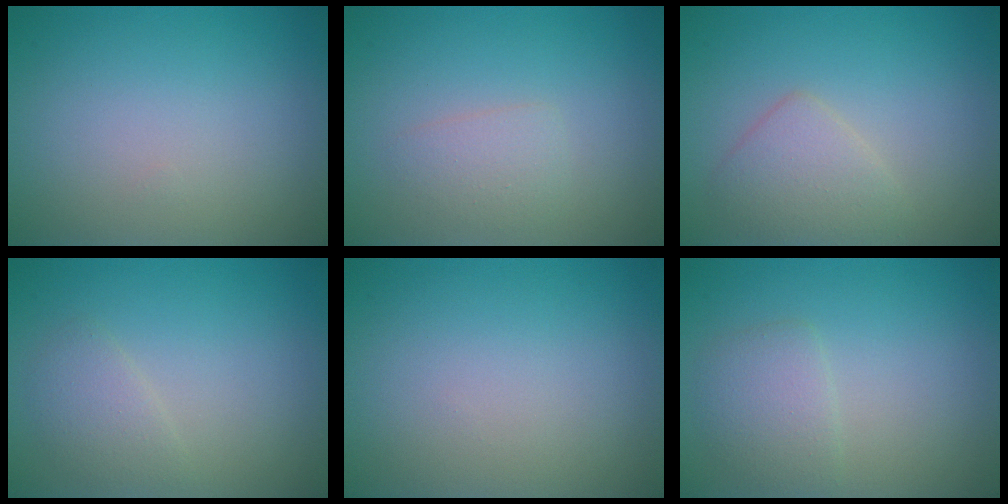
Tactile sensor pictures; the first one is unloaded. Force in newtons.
{"total": 1.6, "press": 1.6, "slide": 0.0}
{"total": 2.7, "press": 2.7, "slide": 0.2}
{"total": 1.8, "press": 1.8, "slide": 0.2}
{"total": 0.0}
{"total": 2.4, "press": 2.4, "slide": 0.0}